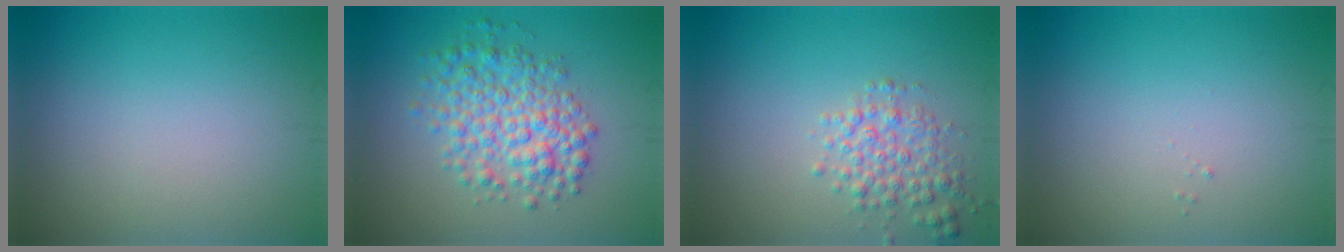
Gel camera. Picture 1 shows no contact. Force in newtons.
{"total": 5.4, "press": 5.4, "slide": 0.1}
{"total": 3.0, "press": 3.0, "slide": 0.1}
{"total": 0.0}